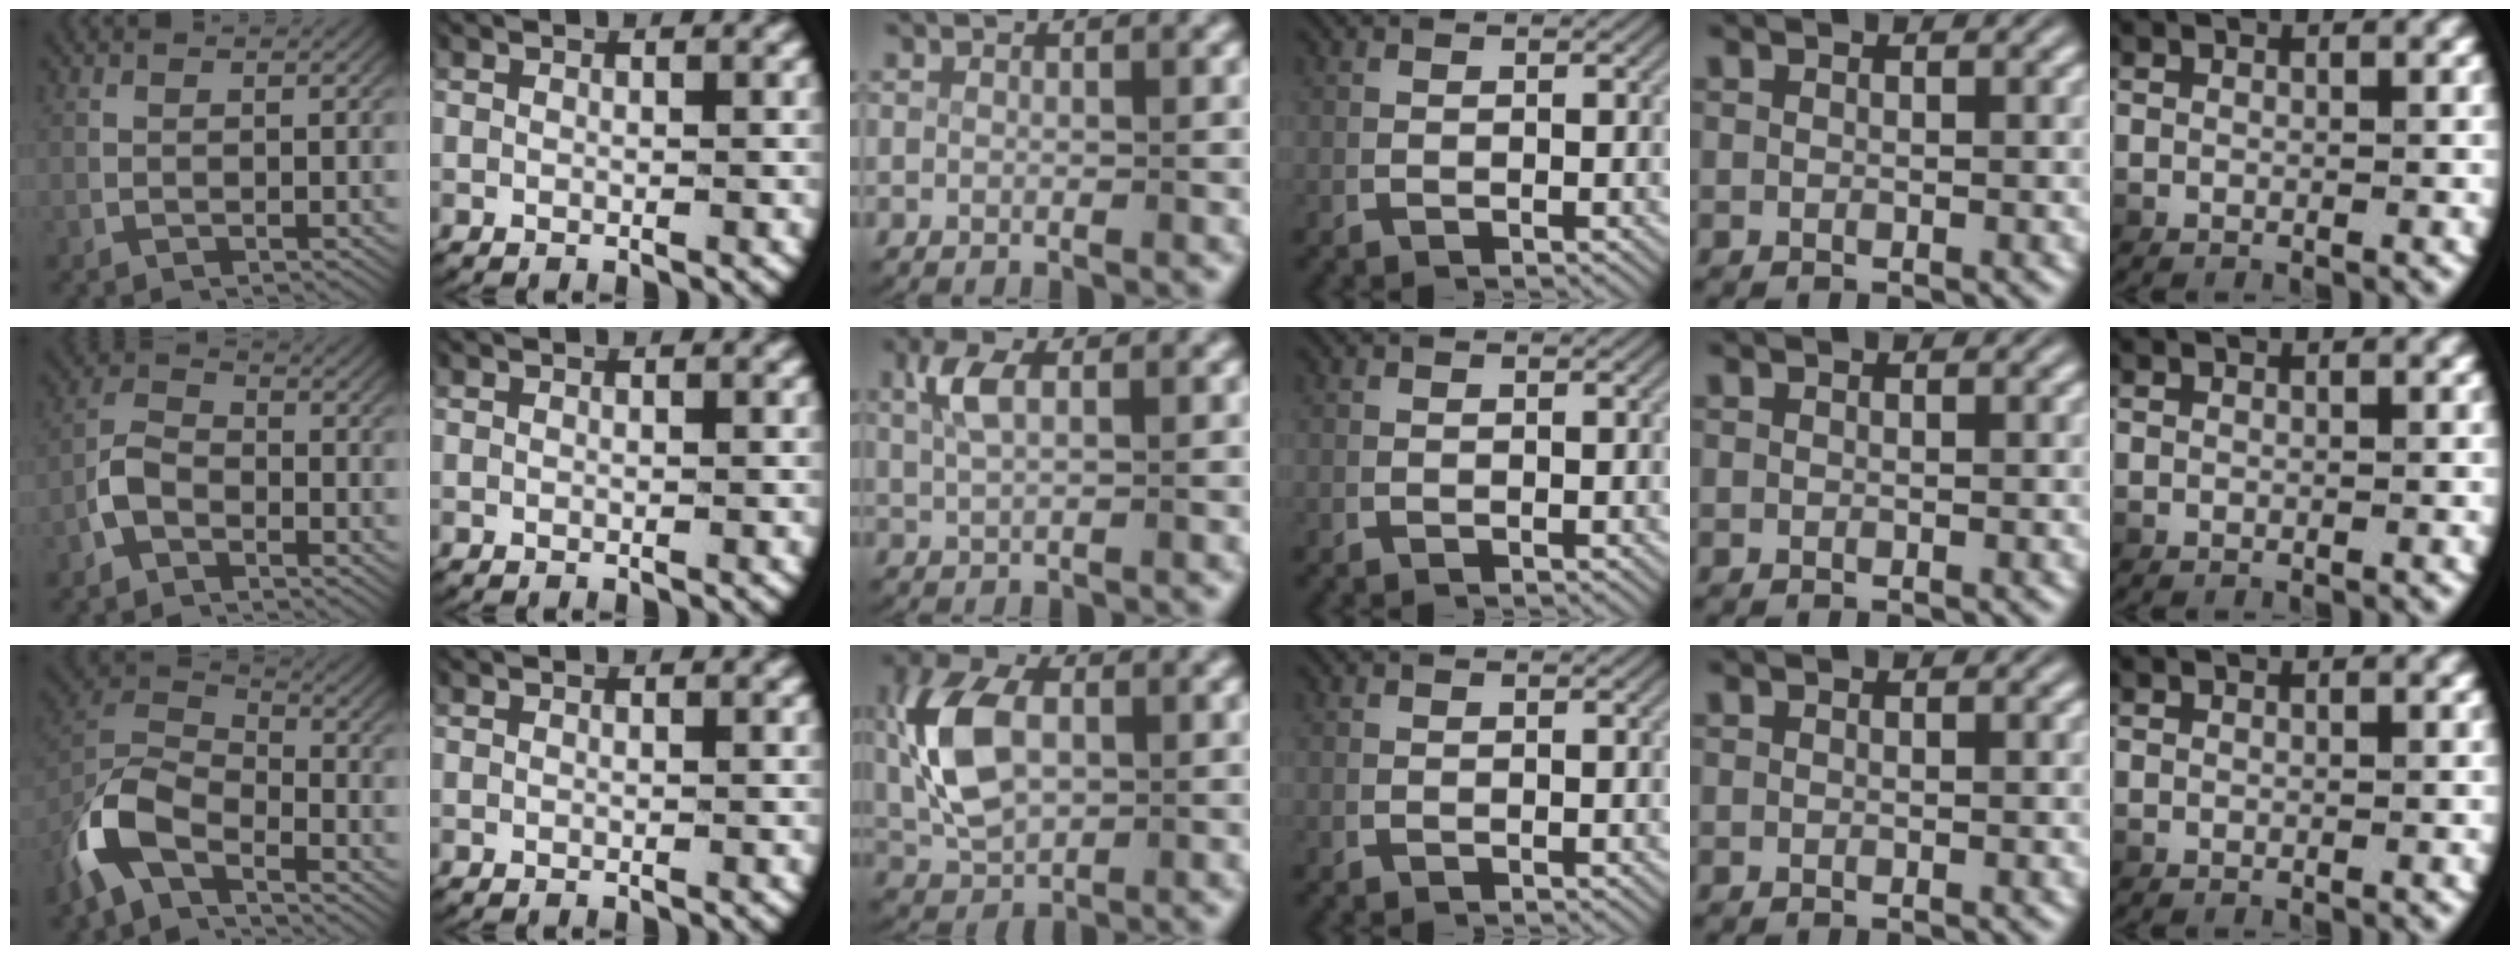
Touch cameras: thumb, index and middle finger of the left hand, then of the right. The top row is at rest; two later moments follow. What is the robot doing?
{"motion": "lift_and_place", "object": "fork"}